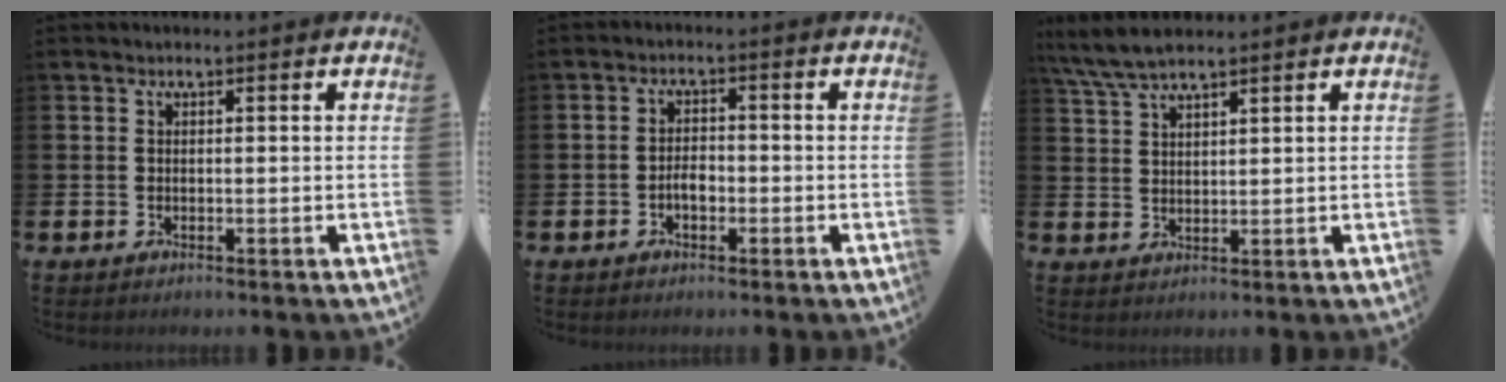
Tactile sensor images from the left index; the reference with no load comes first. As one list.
[{"total": 2.4, "force": [-0.9, 1.3, 1.7], "torque": [-0.023, 0.002, -0.021]}, {"total": 5.5, "force": [4.8, 0.8, 2.6], "torque": [-0.066, -0.009, 0.090]}]